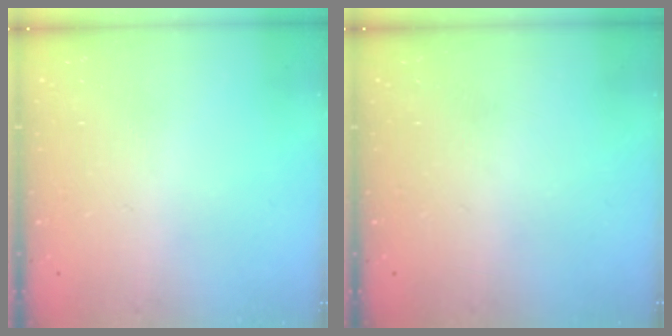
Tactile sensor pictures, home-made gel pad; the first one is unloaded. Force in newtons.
{"total": 0.0}